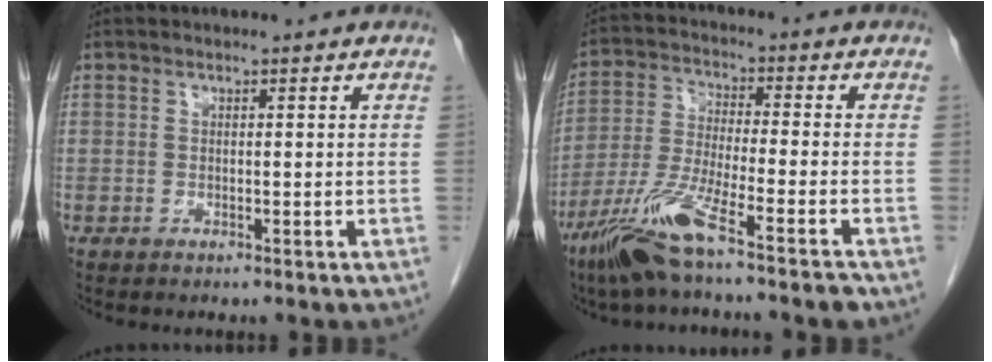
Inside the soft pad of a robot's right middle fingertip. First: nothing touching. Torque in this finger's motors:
{"motor_torque": [1.15, -0.99, 0.32, 0.08]}